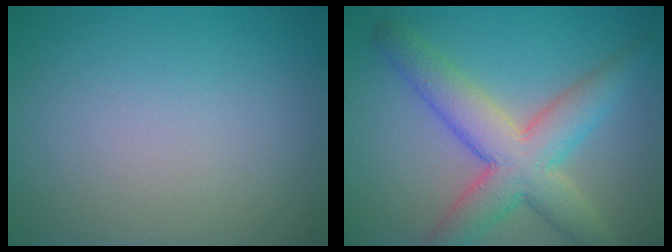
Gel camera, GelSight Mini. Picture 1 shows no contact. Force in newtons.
{"total": 7.3, "press": 7.3, "slide": 0.4}